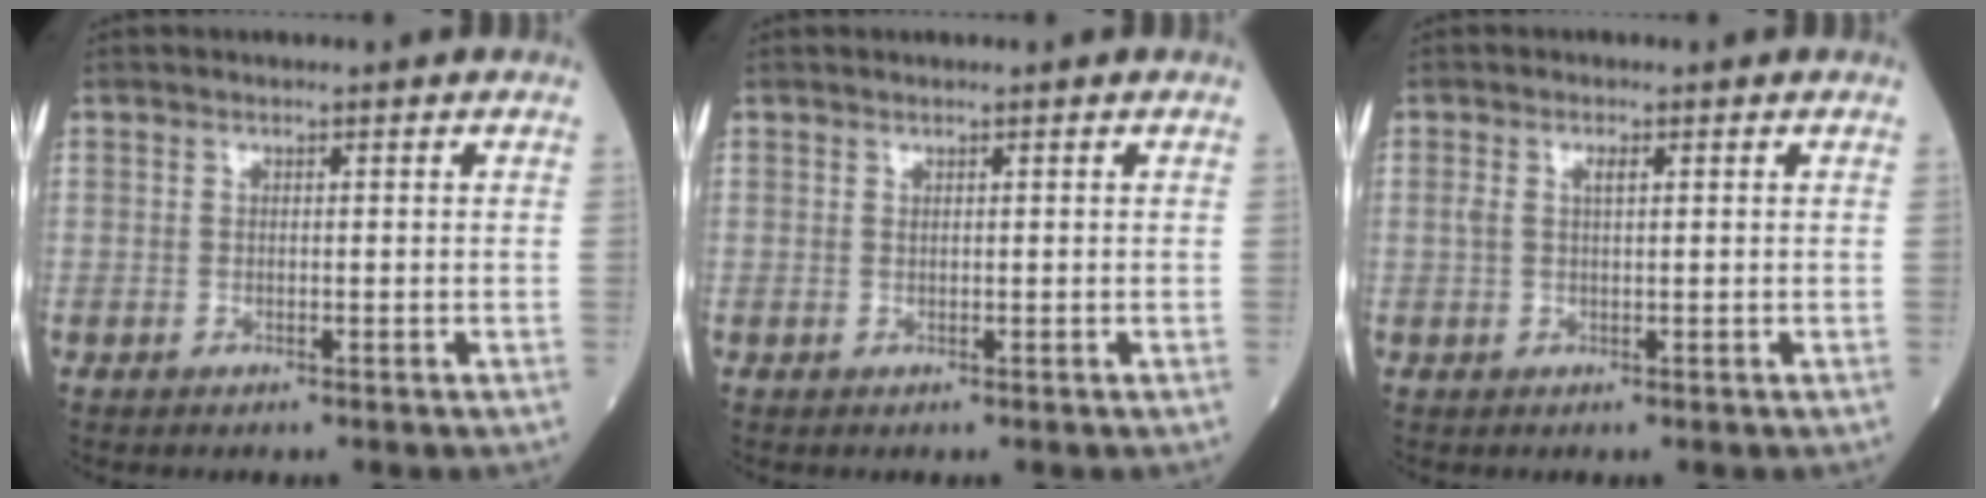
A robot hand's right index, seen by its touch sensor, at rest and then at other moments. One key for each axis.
{"total": 0.0}
{"total": 1.8, "fx": 0.6, "fy": 0.6, "fz": 1.6, "tx": -0.037, "ty": 0.010, "tz": 0.013}